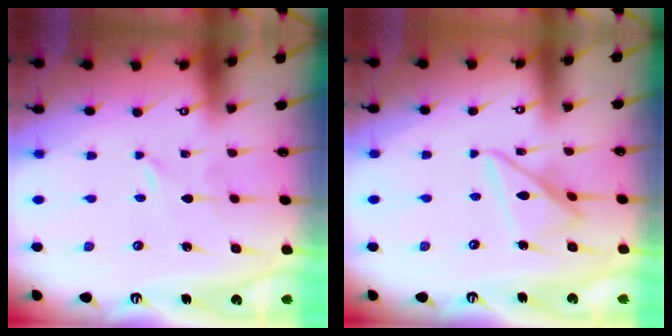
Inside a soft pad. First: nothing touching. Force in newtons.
{"total": 11.8, "press": 11.7, "slide": 1.2}